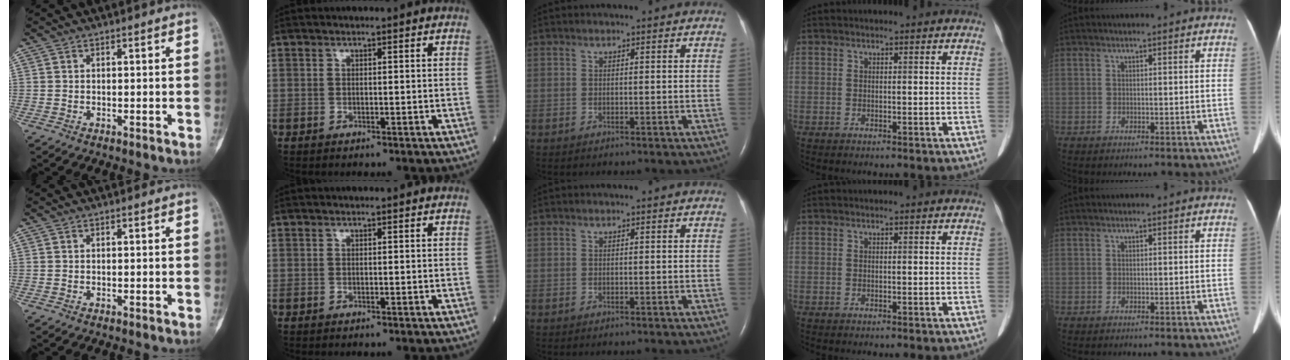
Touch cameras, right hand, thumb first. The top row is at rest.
{}